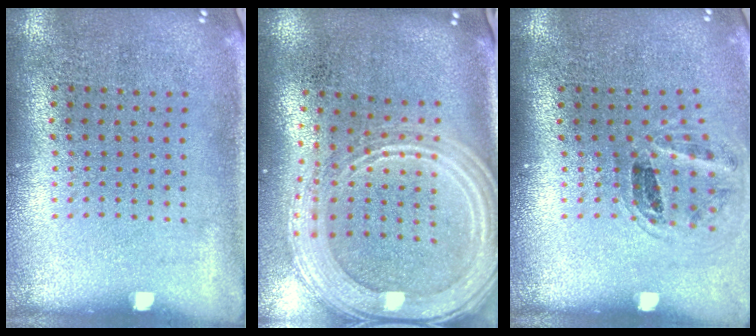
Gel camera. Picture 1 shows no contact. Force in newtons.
{"total": 3.0, "press": 2.4, "slide": 1.8}
{"total": 1.1, "press": 1.0, "slide": 0.5}